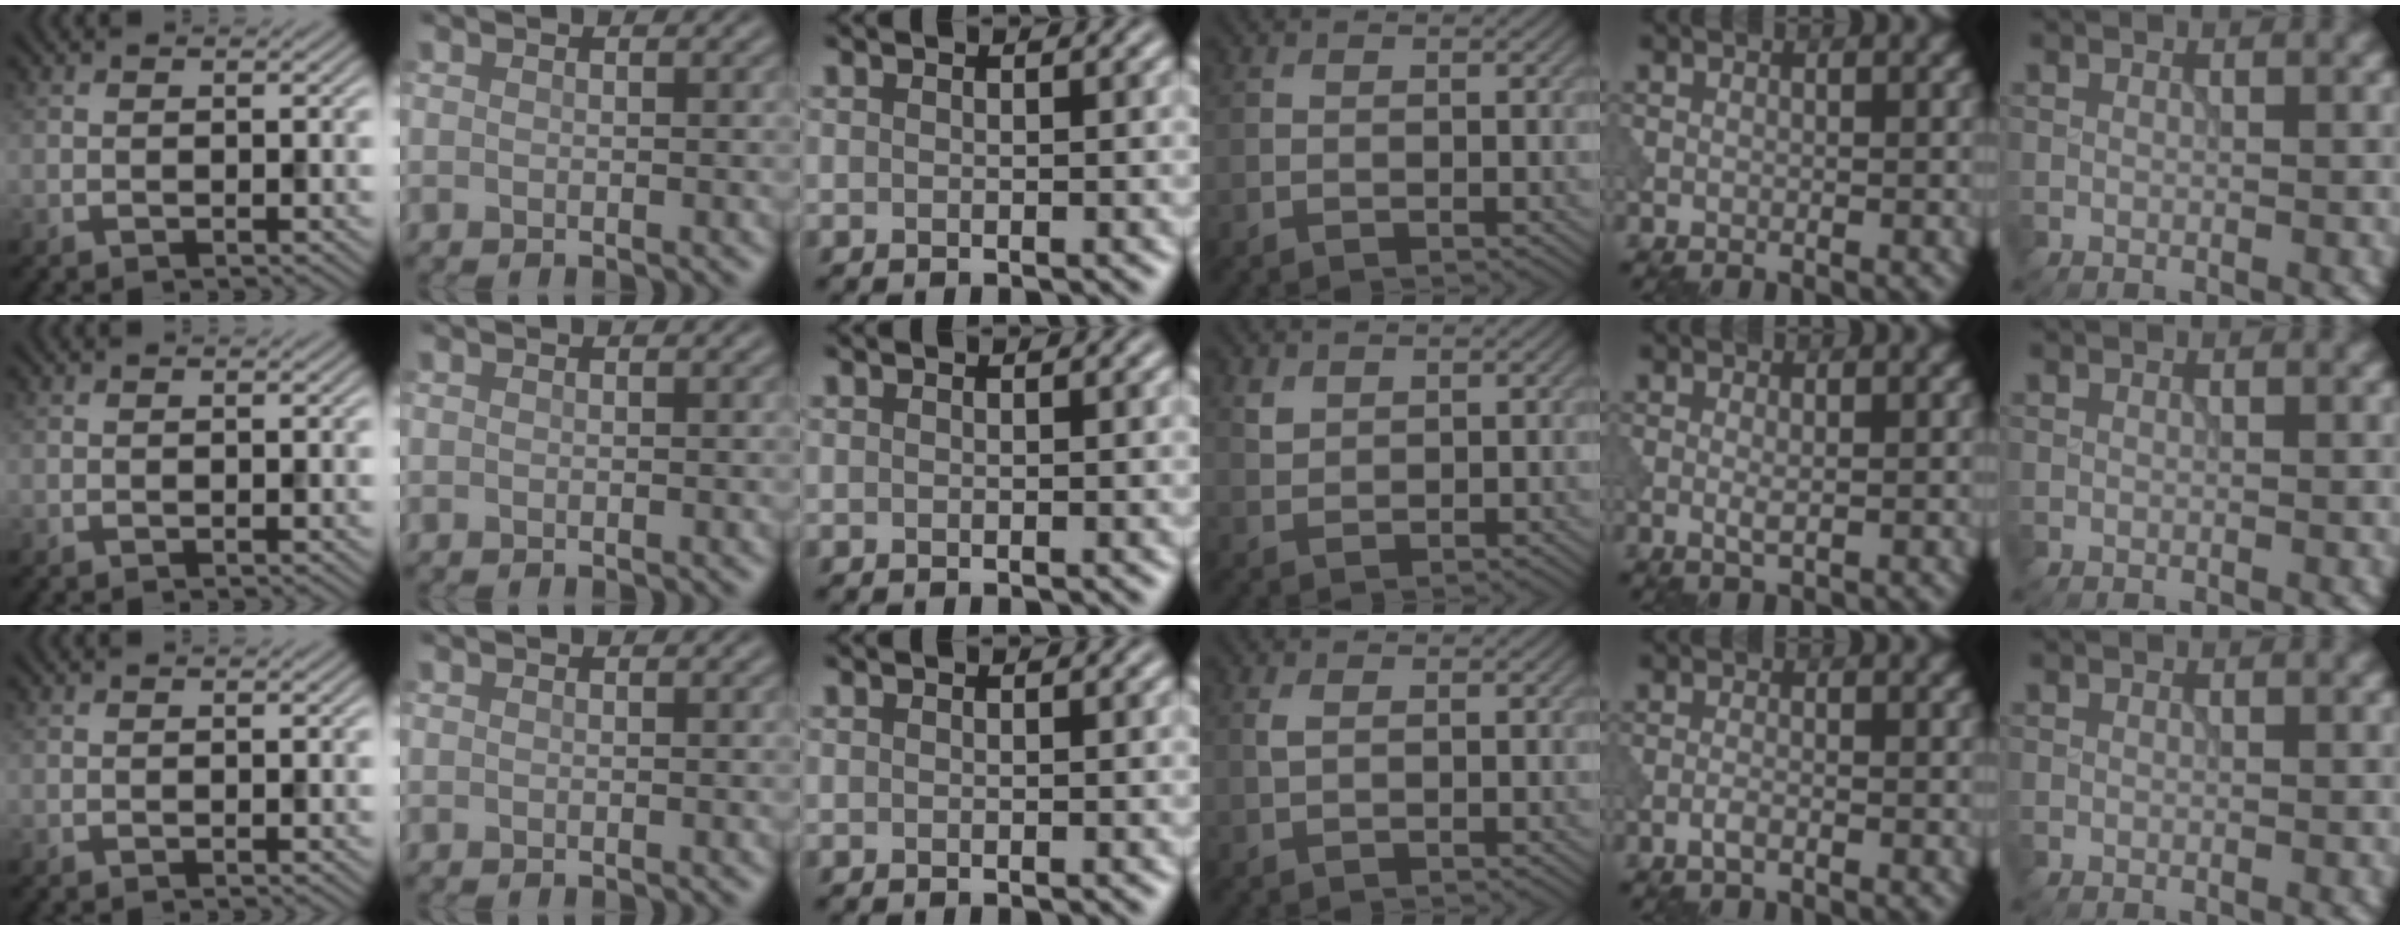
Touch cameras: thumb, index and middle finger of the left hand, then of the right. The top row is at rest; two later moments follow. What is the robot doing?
{"motion": "dispense", "object": "pipette"}